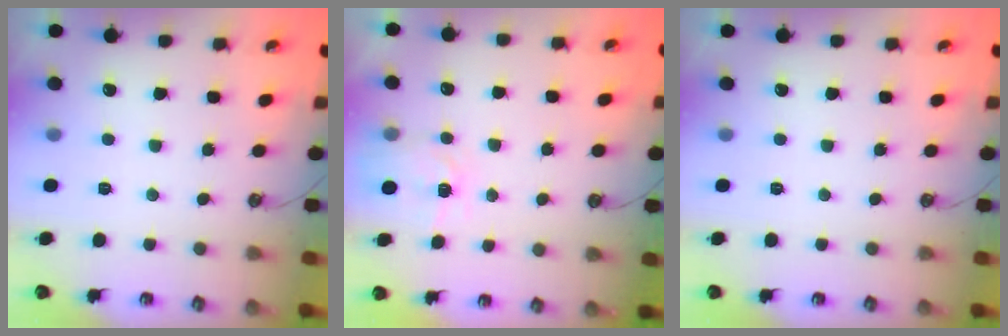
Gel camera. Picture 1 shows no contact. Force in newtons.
{"total": 3.6, "press": 3.5, "slide": 0.6}
{"total": 0.0}